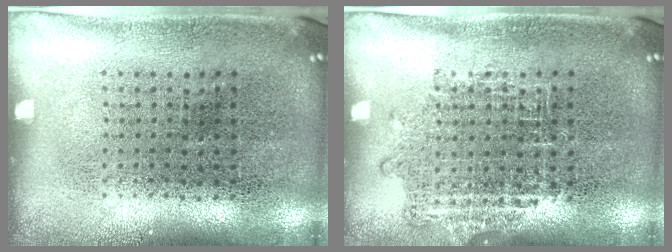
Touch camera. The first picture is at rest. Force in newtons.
{"total": 1.0, "press": 1.0, "slide": 0.2}